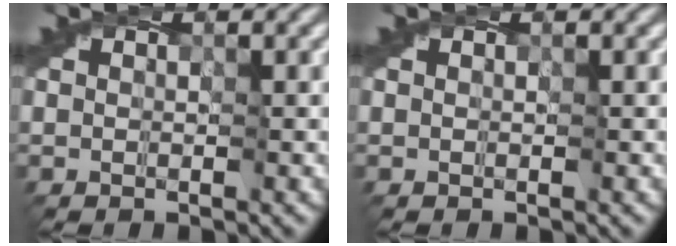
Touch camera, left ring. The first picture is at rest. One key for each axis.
{"total": 0.0}